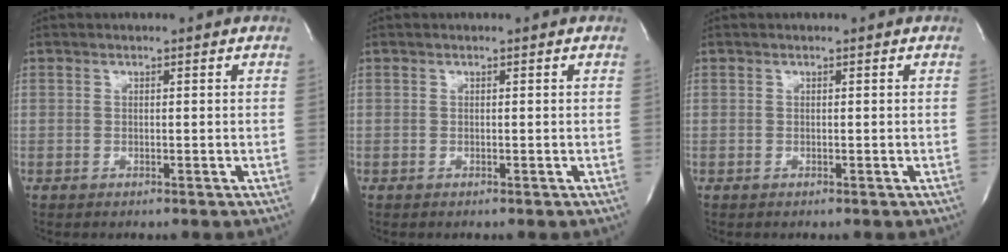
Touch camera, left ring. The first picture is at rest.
{"total": 0.0}
{"total": 0.0}